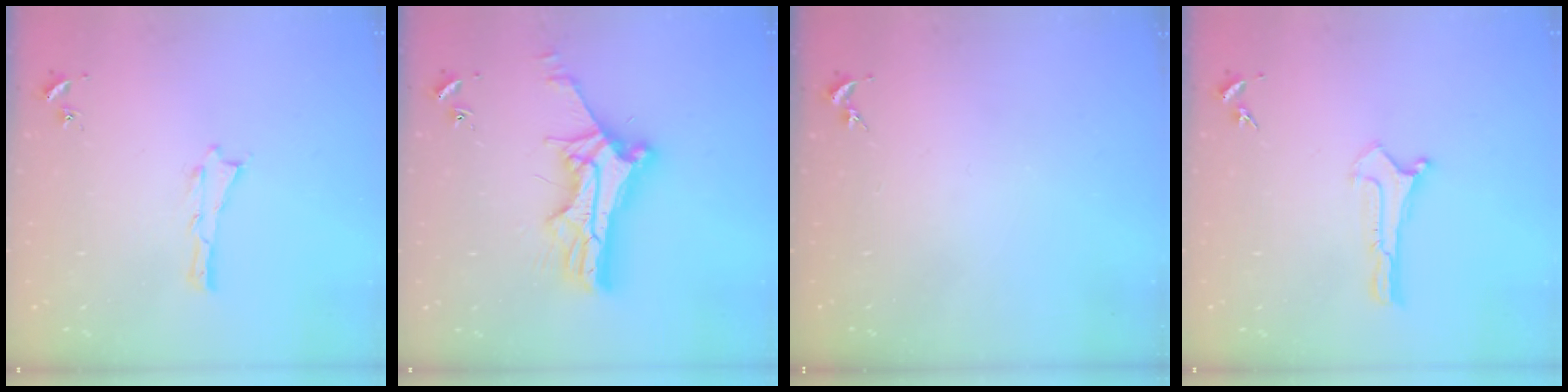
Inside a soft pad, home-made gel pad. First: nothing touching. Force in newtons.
{"total": 11.6, "press": 11.6, "slide": 1.1}
{"total": 0.0}
{"total": 0.0}